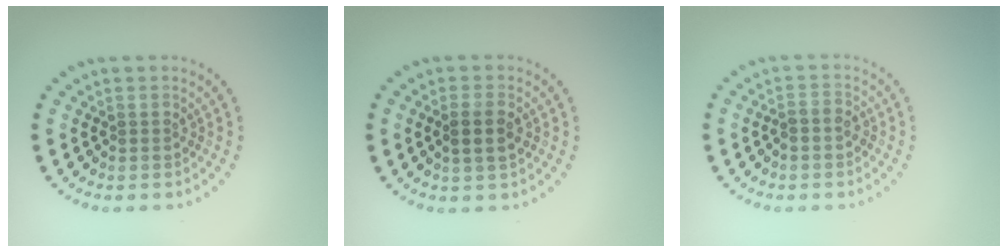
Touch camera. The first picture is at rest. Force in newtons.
{"total": 2.3, "press": 2.2, "slide": 0.6}
{"total": 1.5, "press": 1.2, "slide": 0.8}